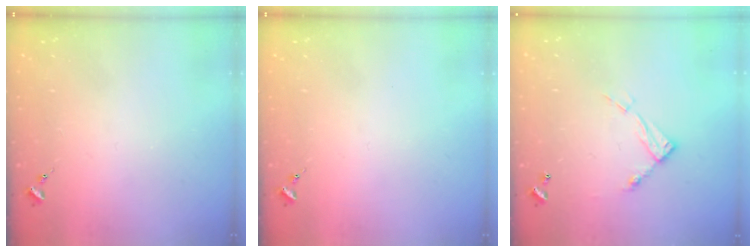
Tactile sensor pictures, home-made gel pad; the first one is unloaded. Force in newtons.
{"total": 0.0}
{"total": 10.4, "press": 10.3, "slide": 0.7}